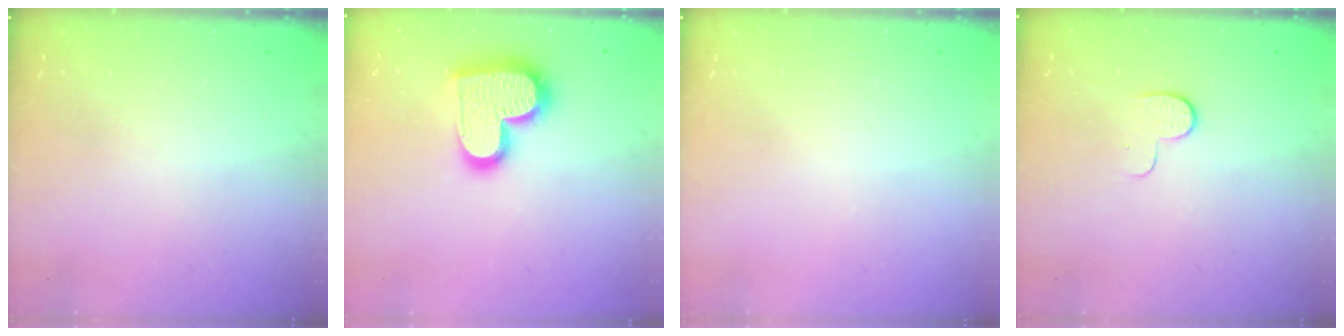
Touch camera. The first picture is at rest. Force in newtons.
{"total": 18.4, "press": 18.4, "slide": 1.0}
{"total": 0.0}
{"total": 5.7, "press": 5.7, "slide": 0.6}